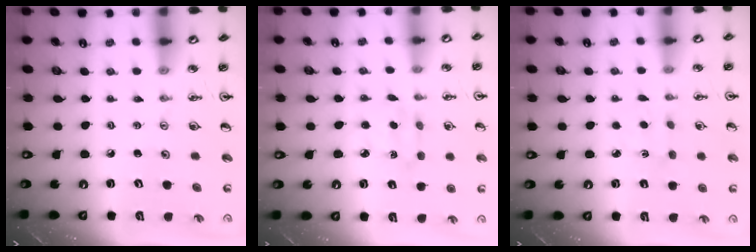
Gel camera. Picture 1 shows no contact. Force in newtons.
{"total": 2.8, "press": 2.8, "slide": 0.4}
{"total": 2.8, "press": 2.8, "slide": 0.4}